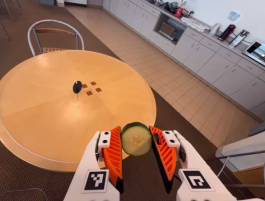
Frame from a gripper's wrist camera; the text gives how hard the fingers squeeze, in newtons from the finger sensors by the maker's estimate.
{"total": 8.4, "left": 8.3, "right": 8.6}